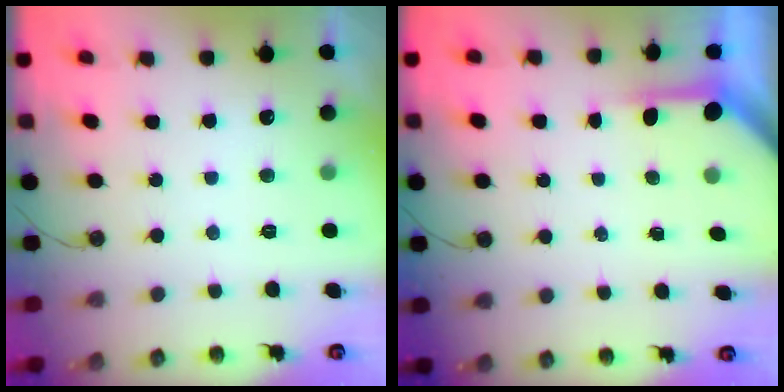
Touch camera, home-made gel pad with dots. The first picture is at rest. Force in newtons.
{"total": 3.9, "press": 3.8, "slide": 0.3}